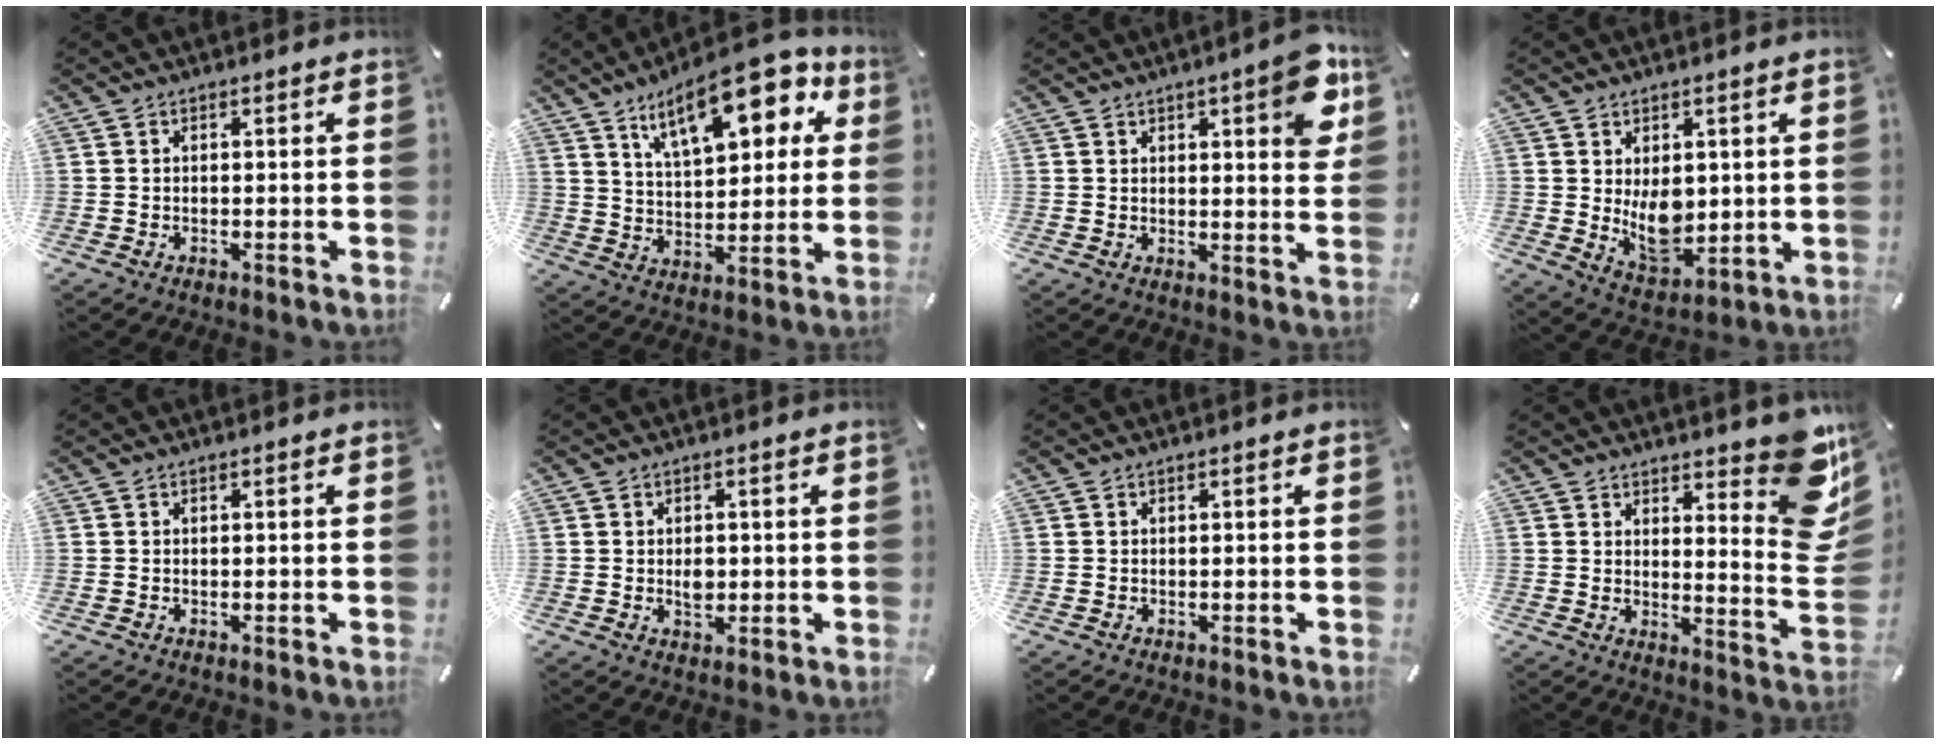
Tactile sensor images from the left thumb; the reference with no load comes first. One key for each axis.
{"total": 18.8, "fx": 10.1, "fy": 8.4, "fz": 13.5, "tx": -0.204, "ty": -0.034, "tz": 0.164}
{"total": 9.8, "fx": 4.7, "fy": 3.5, "fz": 7.9, "tx": -0.097, "ty": -0.021, "tz": 0.073}
{"total": 9.9, "fx": 1.3, "fy": 7.0, "fz": 7.0, "tx": -0.087, "ty": -0.019, "tz": 0.026}
{"total": 0.0}
{"total": 2.1, "fx": -0.1, "fy": 1.5, "fz": 1.4, "tx": -0.021, "ty": 0.000, "tz": -0.003}
{"total": 0.0}
{"total": 16.5, "fx": 9.6, "fy": 6.6, "fz": 11.6, "tx": -0.122, "ty": -0.089, "tz": 0.165}